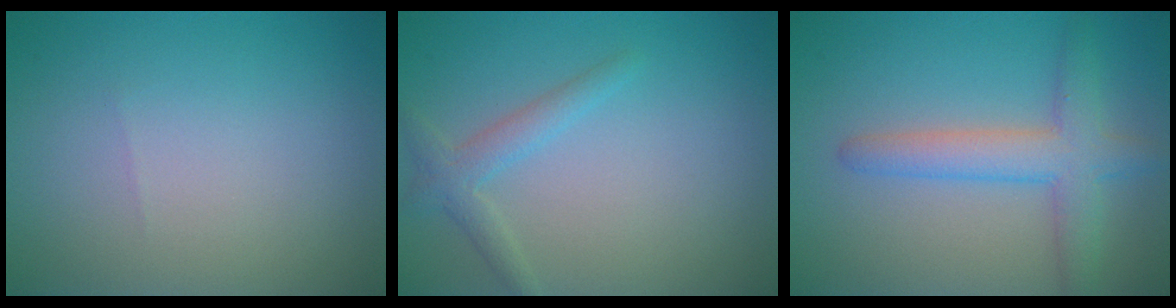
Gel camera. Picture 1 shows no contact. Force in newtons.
{"total": 2.1, "press": 2.1, "slide": 0.1}
{"total": 4.3, "press": 4.2, "slide": 0.2}